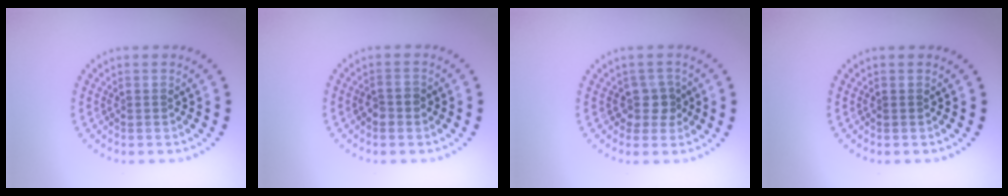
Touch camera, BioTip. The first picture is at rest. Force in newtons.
{"total": 1.3, "press": 1.3, "slide": 0.3}
{"total": 2.2, "press": 1.7, "slide": 1.4}
{"total": 0.0}